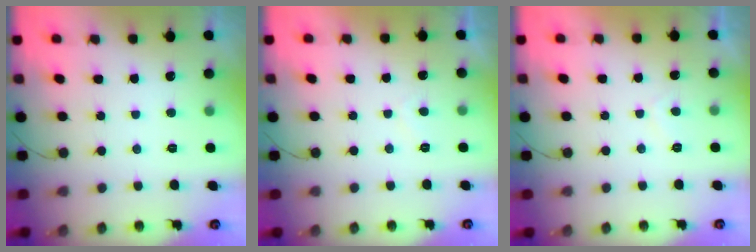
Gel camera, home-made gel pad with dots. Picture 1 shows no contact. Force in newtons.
{"total": 1.3, "press": 1.1, "slide": 0.7}
{"total": 1.7, "press": 1.6, "slide": 0.7}